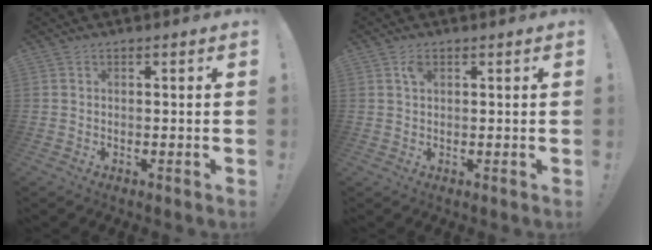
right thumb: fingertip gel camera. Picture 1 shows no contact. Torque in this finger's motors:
{"motor_torque": [-0.21, 0.55, 0.24, 0.06, 0.00]}